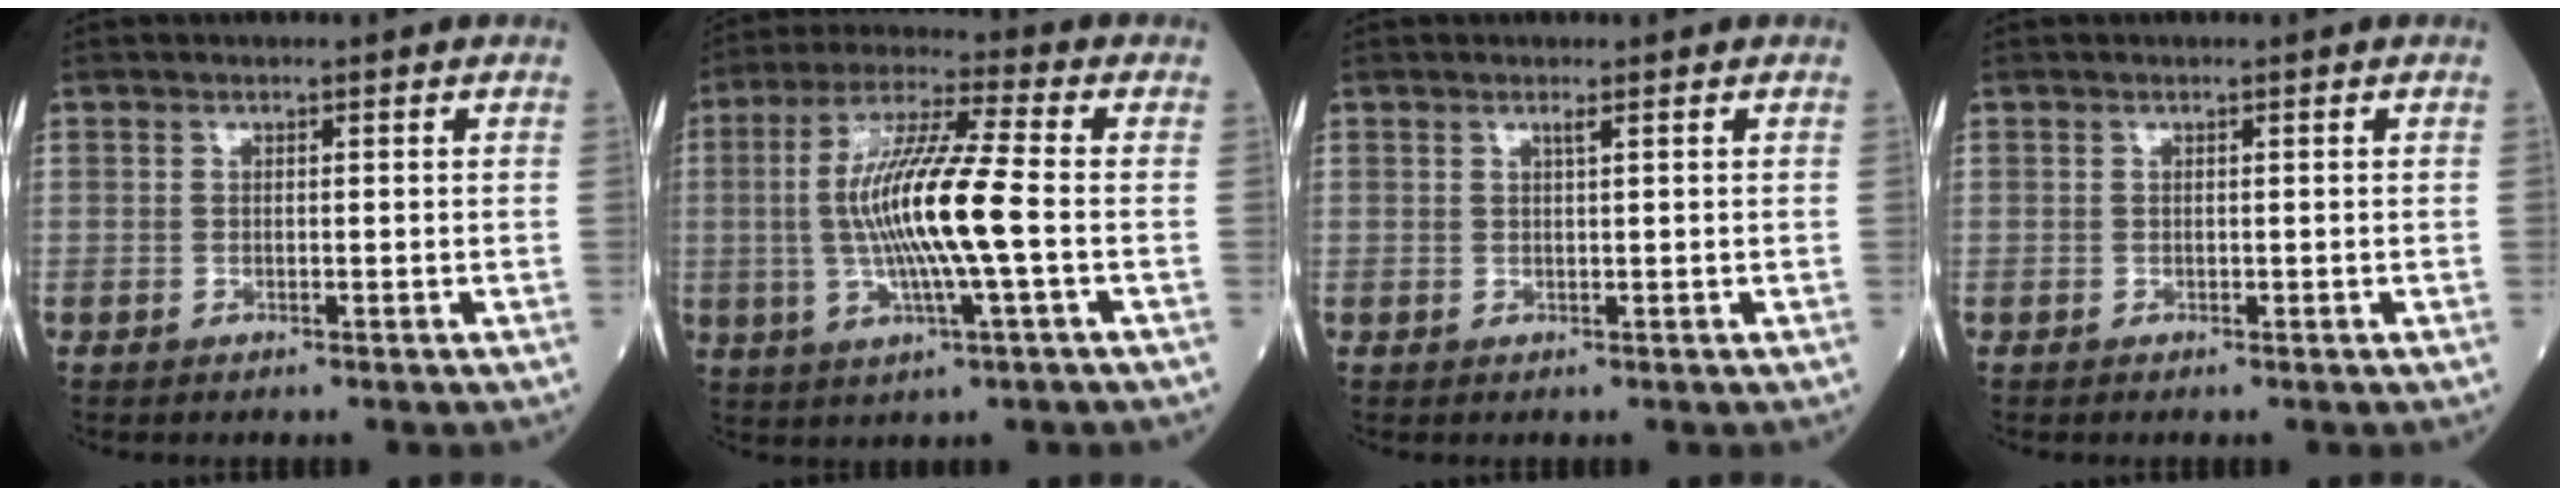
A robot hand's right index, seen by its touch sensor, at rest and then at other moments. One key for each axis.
{"total": 13.4, "fx": -1.0, "fy": 0.5, "fz": 13.4, "tx": -0.265, "ty": 0.003, "tz": -0.023}
{"total": 0.7, "fx": 0.4, "fy": -0.2, "fz": 0.5, "tx": -0.017, "ty": -0.003, "tz": 0.010}
{"total": 0.0}